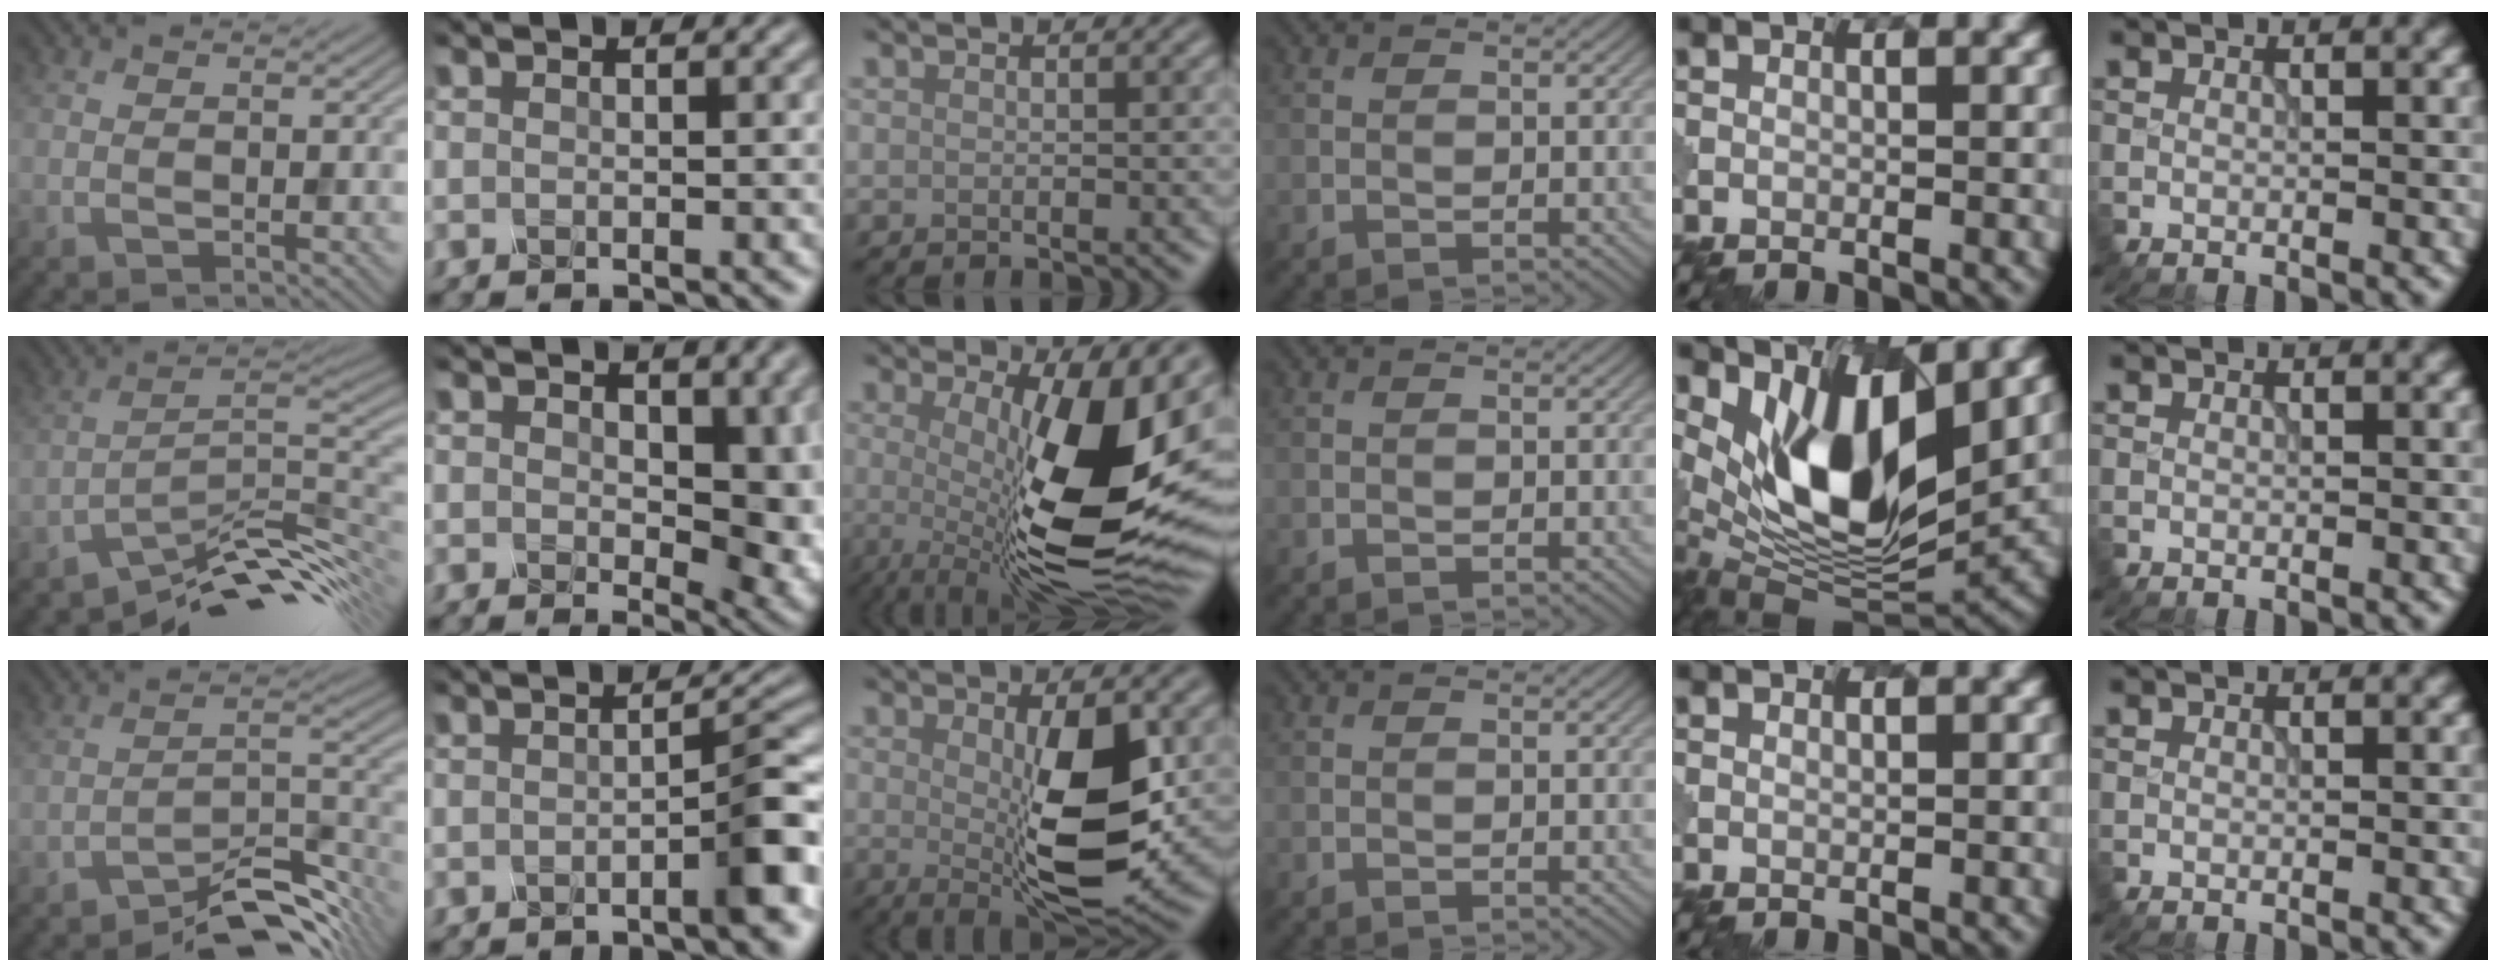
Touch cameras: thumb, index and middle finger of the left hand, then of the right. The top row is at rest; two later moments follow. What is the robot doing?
{"motion": "press", "object": "mechanical pencil"}